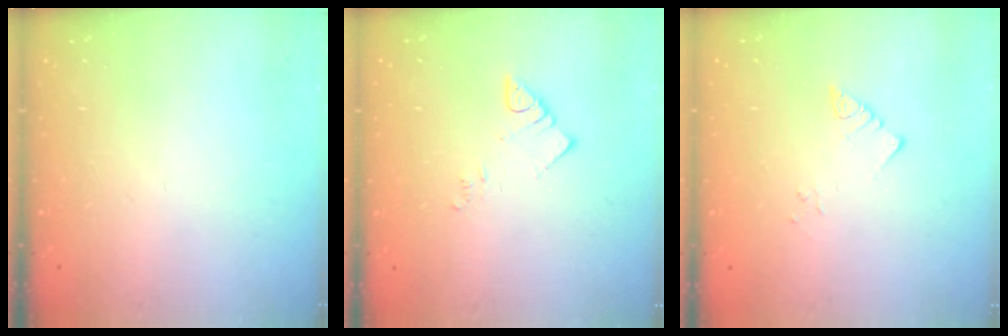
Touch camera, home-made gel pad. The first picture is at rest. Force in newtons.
{"total": 3.8, "press": 3.7, "slide": 0.5}
{"total": 2.8, "press": 2.8, "slide": 0.2}